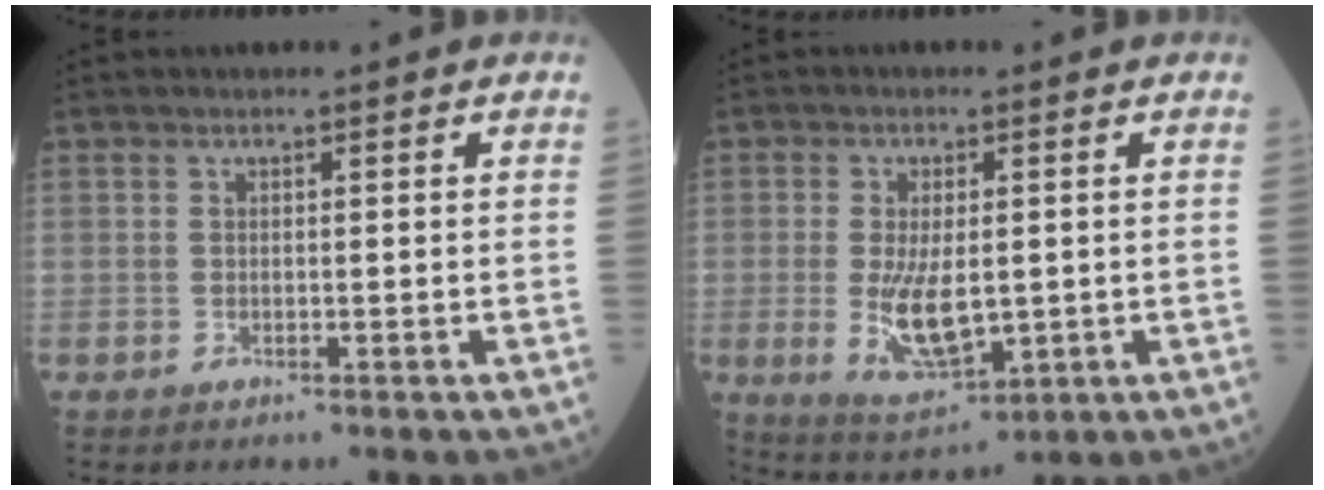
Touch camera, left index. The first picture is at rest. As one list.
[{"total": 8.5, "force": [-0.6, 3.5, 7.7], "torque": [-0.153, -0.019, 0.000]}]